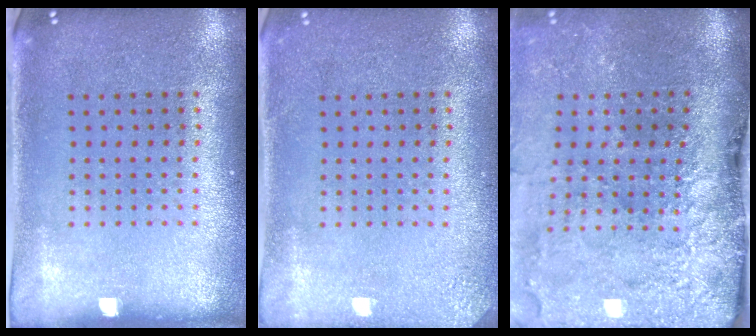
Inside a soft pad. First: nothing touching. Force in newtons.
{"total": 1.9, "press": 1.9, "slide": 0.2}
{"total": 4.9, "press": 3.8, "slide": 3.0}